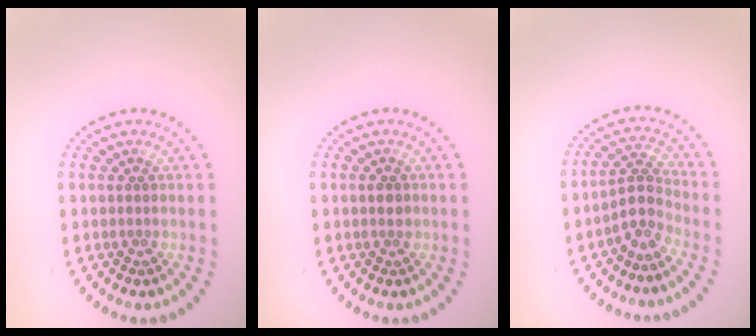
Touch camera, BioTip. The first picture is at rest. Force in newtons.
{"total": 1.0, "press": 1.0, "slide": 0.1}
{"total": 2.6, "press": 1.8, "slide": 1.8}